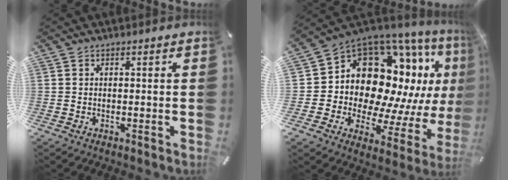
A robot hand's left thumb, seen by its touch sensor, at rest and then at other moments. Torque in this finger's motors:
{"motor_torque": [1.61, 1.58, 1.49, -0.95, 0.18]}